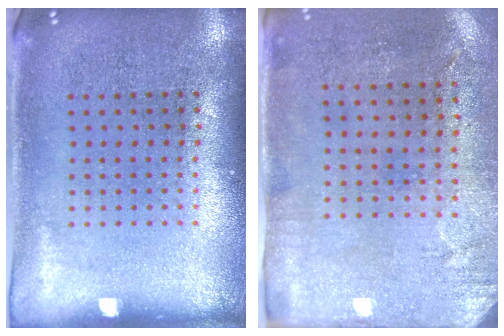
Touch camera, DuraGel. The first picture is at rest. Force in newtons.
{"total": 2.9, "press": 2.4, "slide": 1.7}